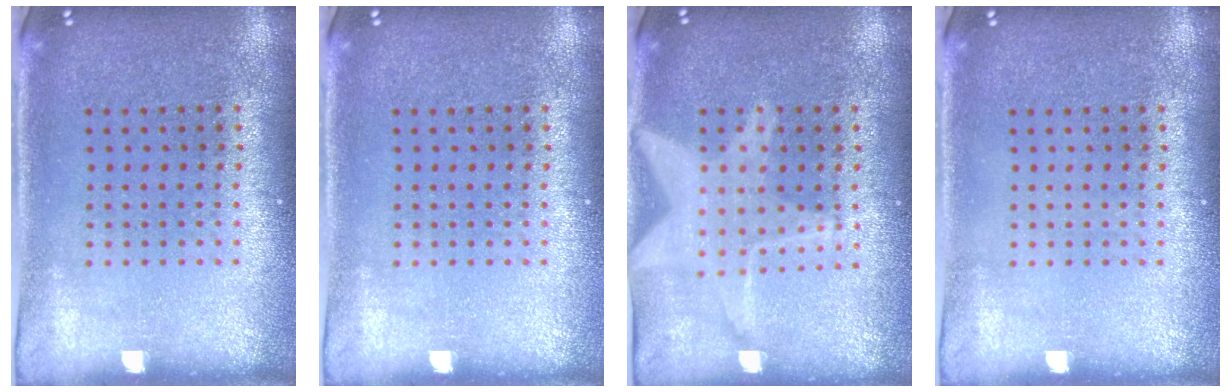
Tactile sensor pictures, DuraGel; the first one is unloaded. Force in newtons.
{"total": 0.0}
{"total": 1.9, "press": 1.9, "slide": 0.2}
{"total": 0.0}